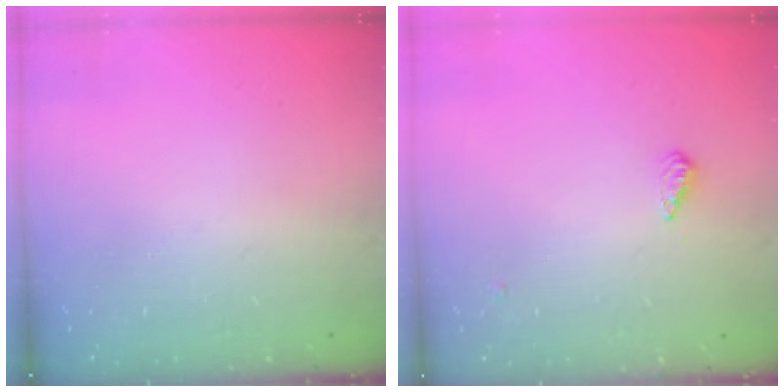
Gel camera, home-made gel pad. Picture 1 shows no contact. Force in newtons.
{"total": 3.5, "press": 3.5, "slide": 0.4}